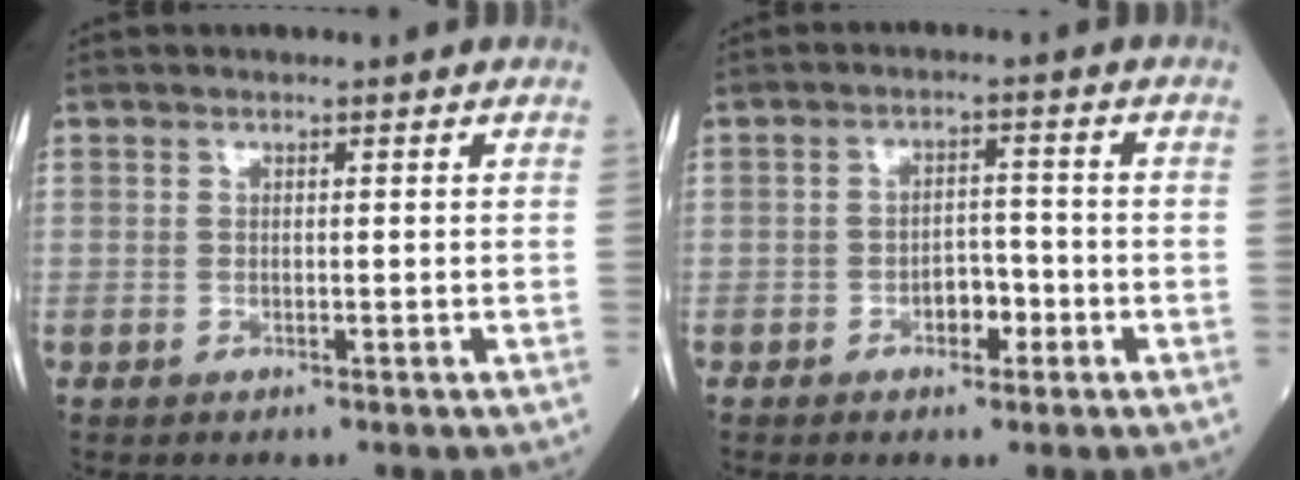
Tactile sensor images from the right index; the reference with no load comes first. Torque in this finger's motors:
{"motor_torque": [0.18, -0.14, 0.17, 0.04]}